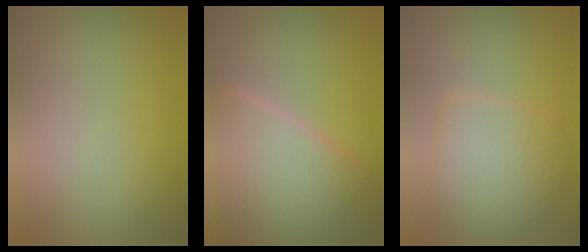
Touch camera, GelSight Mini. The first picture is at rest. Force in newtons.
{"total": 7.6, "press": 7.6, "slide": 0.4}
{"total": 4.7, "press": 4.7, "slide": 0.1}